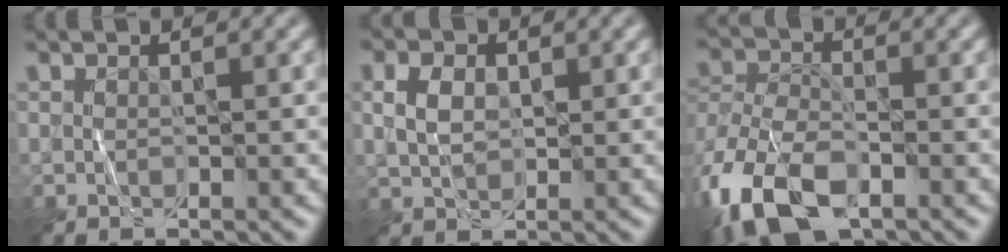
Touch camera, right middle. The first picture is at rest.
{"total": 2.5, "force": [0.5, 1.8, 1.7], "torque": [-0.040, 0.004, 0.011]}
{"total": 10.3, "force": [-6.3, 5.1, 6.3], "torque": [-0.145, -0.023, -0.124]}